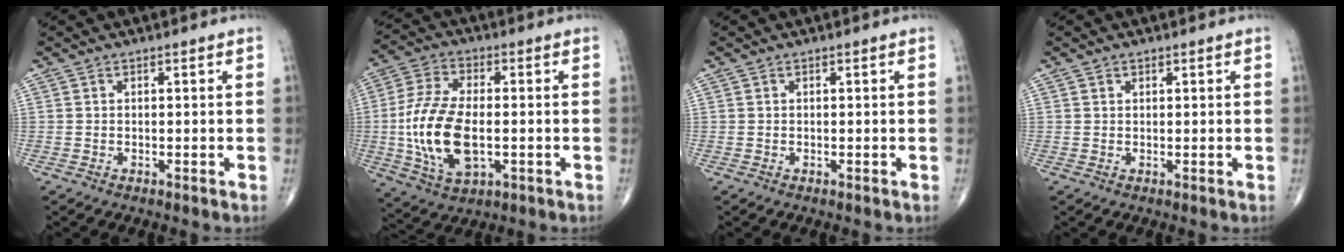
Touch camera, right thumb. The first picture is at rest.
{"total": 16.0, "force": [-1.9, 8.3, 13.6], "torque": [-0.278, 0.002, -0.030]}
{"total": 0.0}
{"total": 0.7, "force": [0.5, 0.5, 0.1], "torque": [0.006, -0.003, 0.005]}